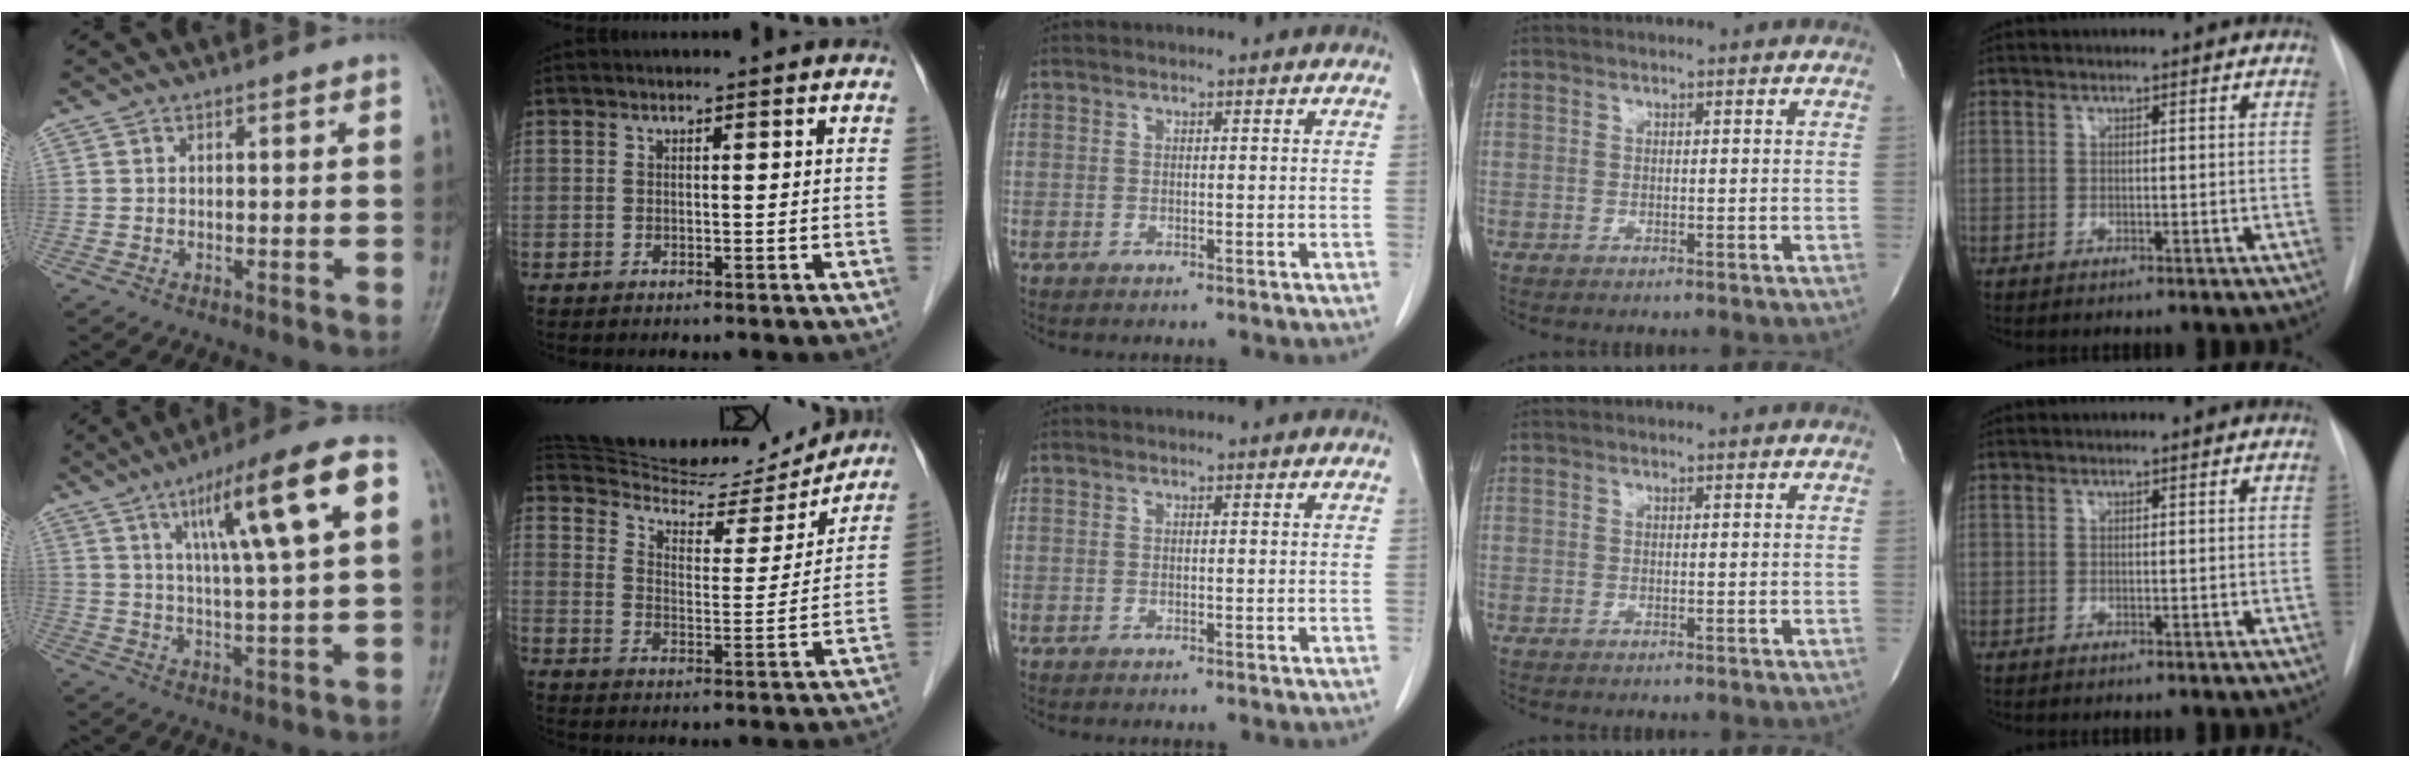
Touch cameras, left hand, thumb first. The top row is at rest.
{"thumb": {"total": 16.3, "force": [6.0, 2.1, 15.1], "torque": [-0.243, 0.002, 0.094]}, "index": {"total": 20.8, "force": [19.7, 4.4, 5.1], "torque": [-0.087, -0.024, 0.282]}}